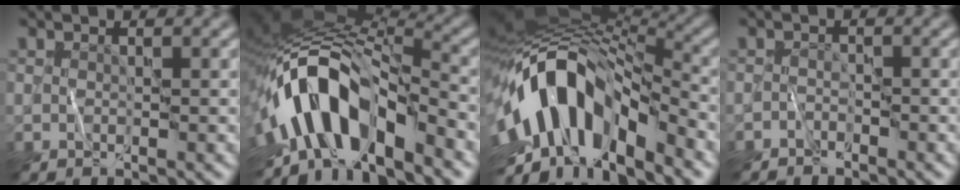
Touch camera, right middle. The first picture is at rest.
{"total": 11.9, "force": [-5.3, 5.6, 9.2], "torque": [-0.152, 0.011, -0.098]}
{"total": 13.7, "force": [-4.0, 7.3, 10.9], "torque": [-0.195, 0.014, -0.078]}
{"total": 1.1, "force": [-1.0, 0.4, 0.1], "torque": [0.001, 0.006, -0.021]}